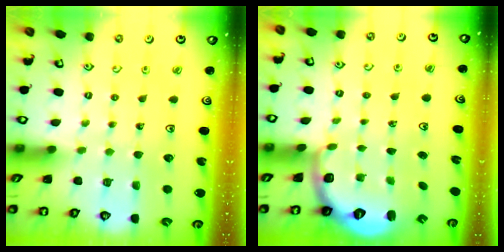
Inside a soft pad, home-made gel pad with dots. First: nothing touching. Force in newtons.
{"total": 2.7, "press": 1.6, "slide": 2.2}